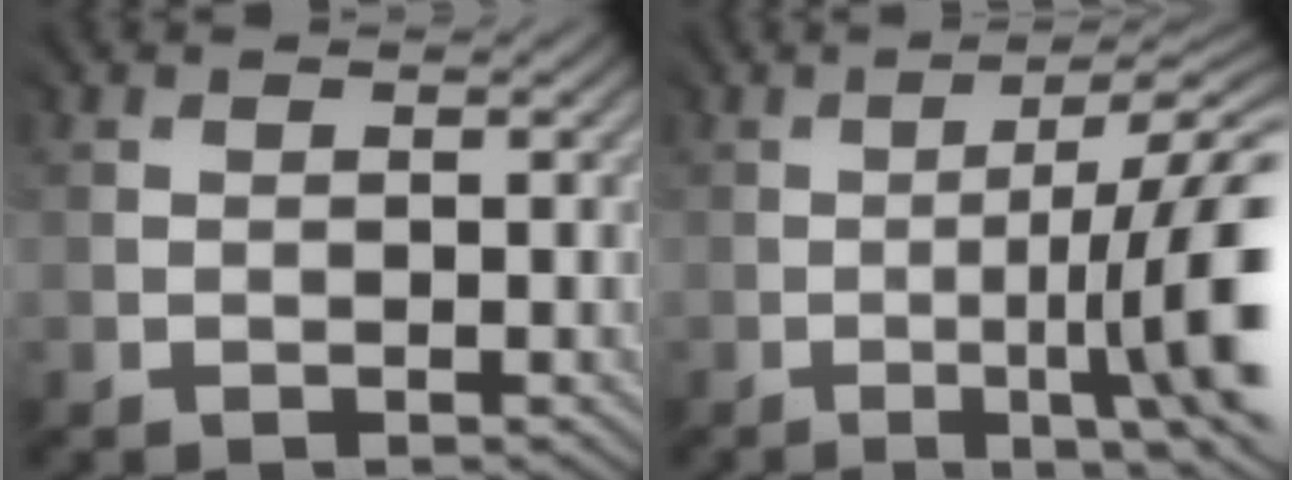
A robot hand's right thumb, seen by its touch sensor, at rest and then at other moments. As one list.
[{"total": 13.3, "force": [-2.9, 3.4, 12.6], "torque": [-0.164, -0.007, -0.026]}]